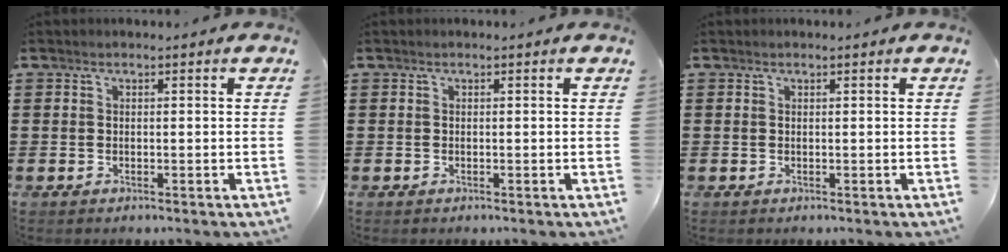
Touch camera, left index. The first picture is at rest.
{"total": 0.0}
{"total": 0.0}